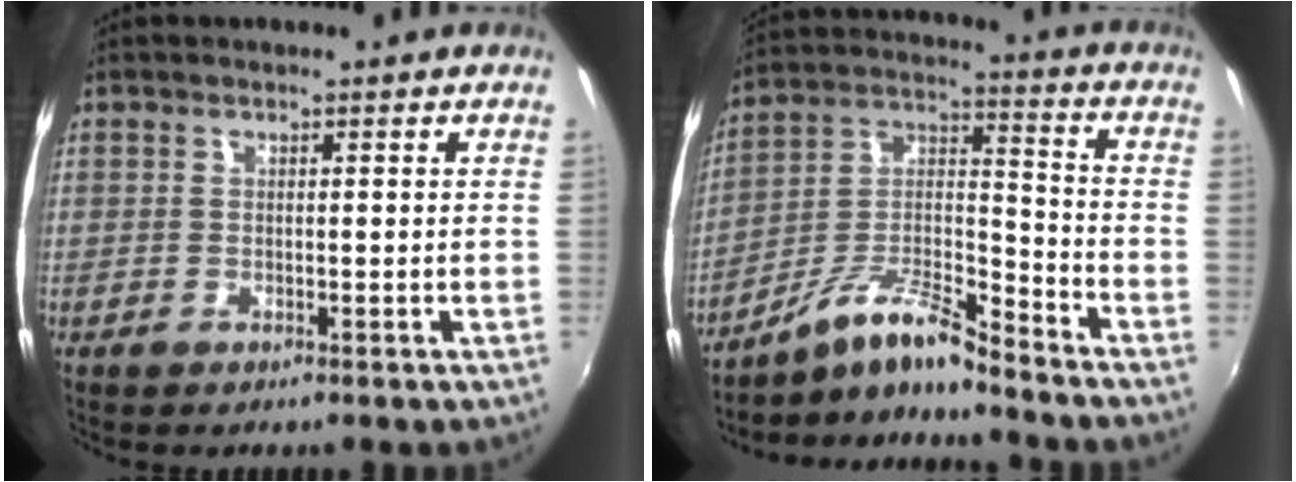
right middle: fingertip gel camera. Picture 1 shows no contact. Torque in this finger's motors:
{"motor_torque": [0.60, -1.05, -0.07, -0.03]}